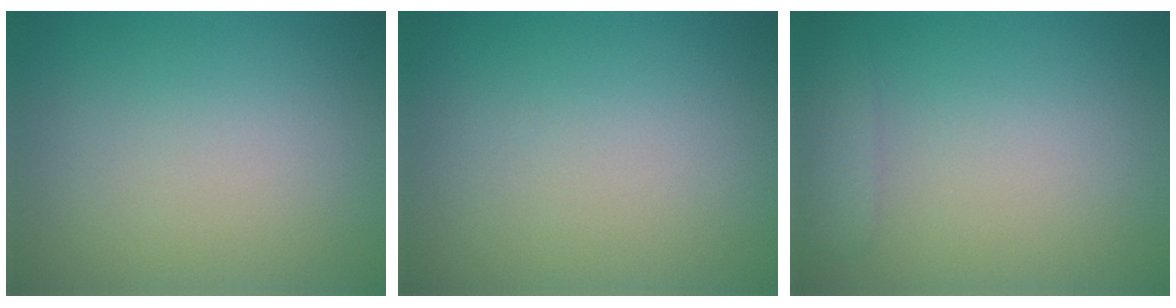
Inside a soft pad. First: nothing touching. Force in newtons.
{"total": 0.0}
{"total": 1.5, "press": 1.5, "slide": 0.1}